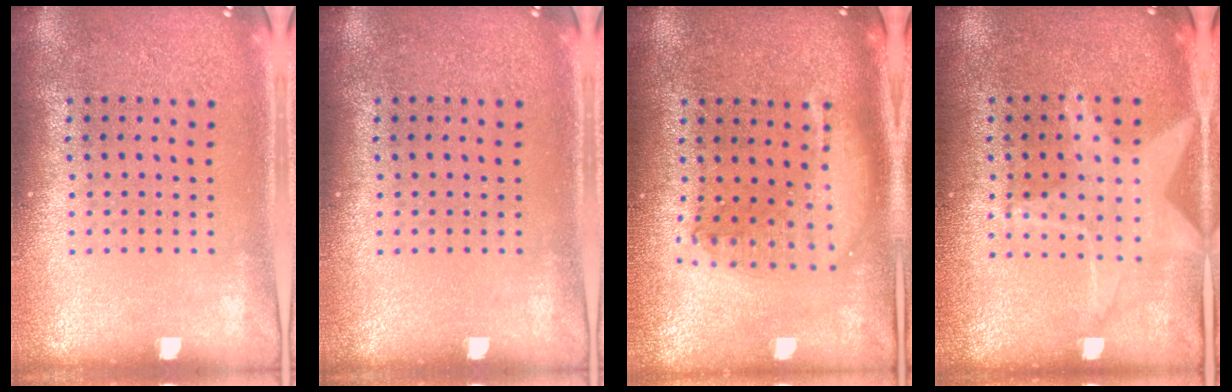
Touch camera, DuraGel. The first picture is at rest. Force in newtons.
{"total": 0.0}
{"total": 1.8, "press": 1.6, "slide": 1.0}
{"total": 1.4, "press": 1.4, "slide": 0.3}